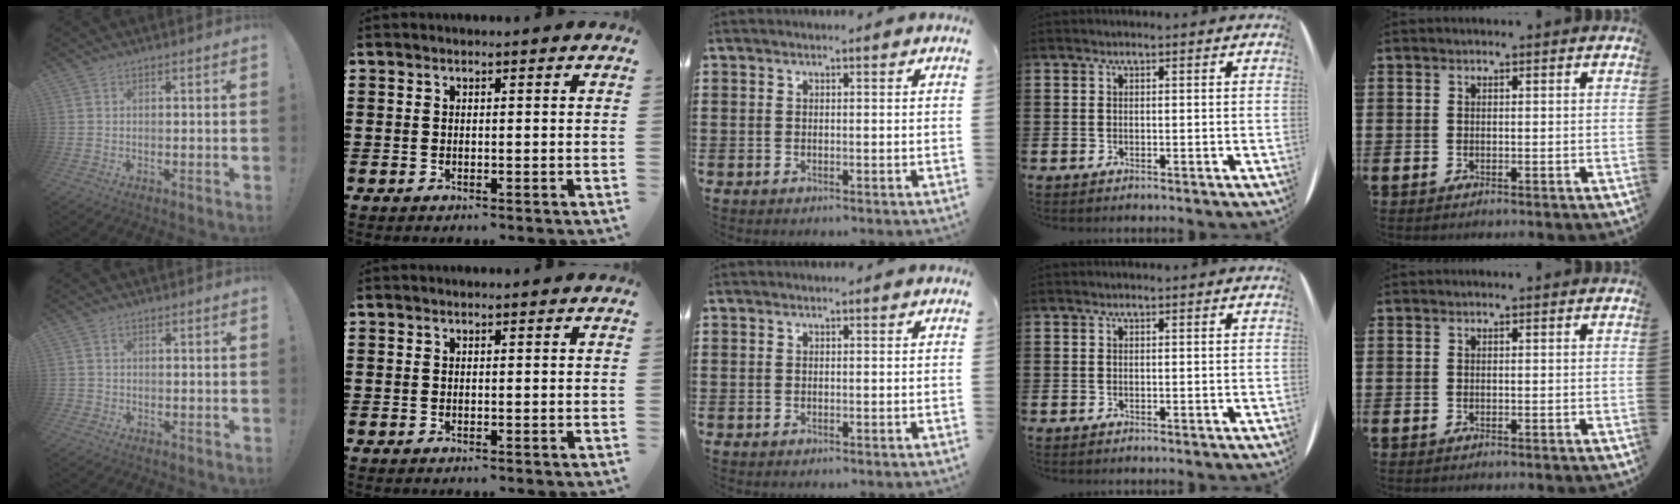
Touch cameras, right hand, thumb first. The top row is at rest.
{"thumb": {"total": 1.3, "force": [-0.7, 1.0, 0.4], "torque": [-0.005, 0.004, -0.013]}}